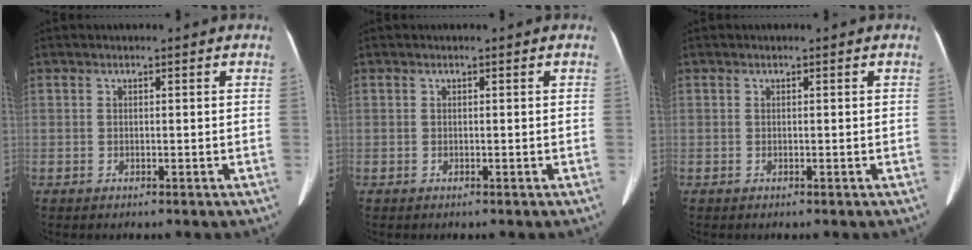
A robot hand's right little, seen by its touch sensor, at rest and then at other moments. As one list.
[{"total": 0.0}, {"total": 0.0}]